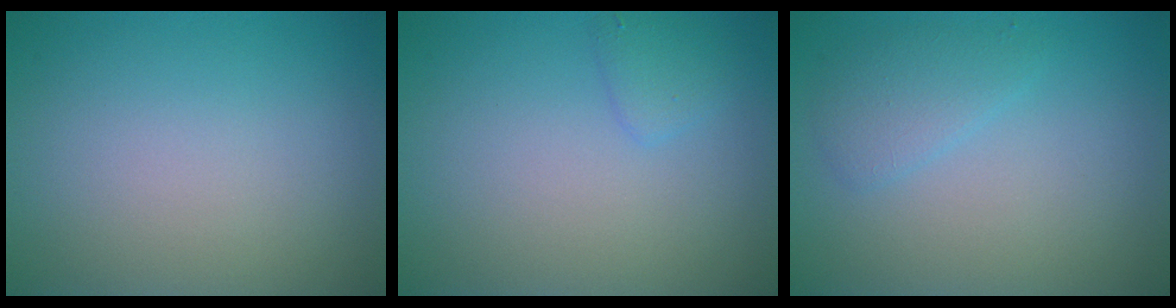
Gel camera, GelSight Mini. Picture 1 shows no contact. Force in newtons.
{"total": 1.2, "press": 1.2, "slide": 0.1}
{"total": 2.0, "press": 2.0, "slide": 0.1}